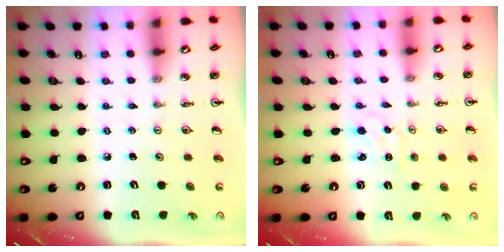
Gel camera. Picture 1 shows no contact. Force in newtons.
{"total": 0.8, "press": 0.7, "slide": 0.2}